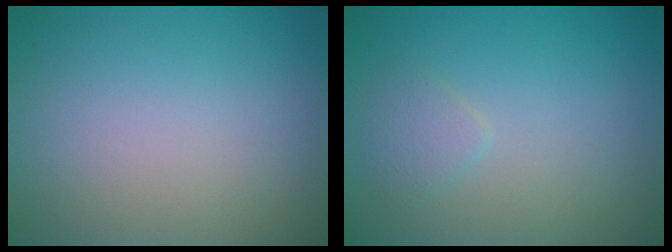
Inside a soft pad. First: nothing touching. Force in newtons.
{"total": 1.3, "press": 1.3, "slide": 0.1}